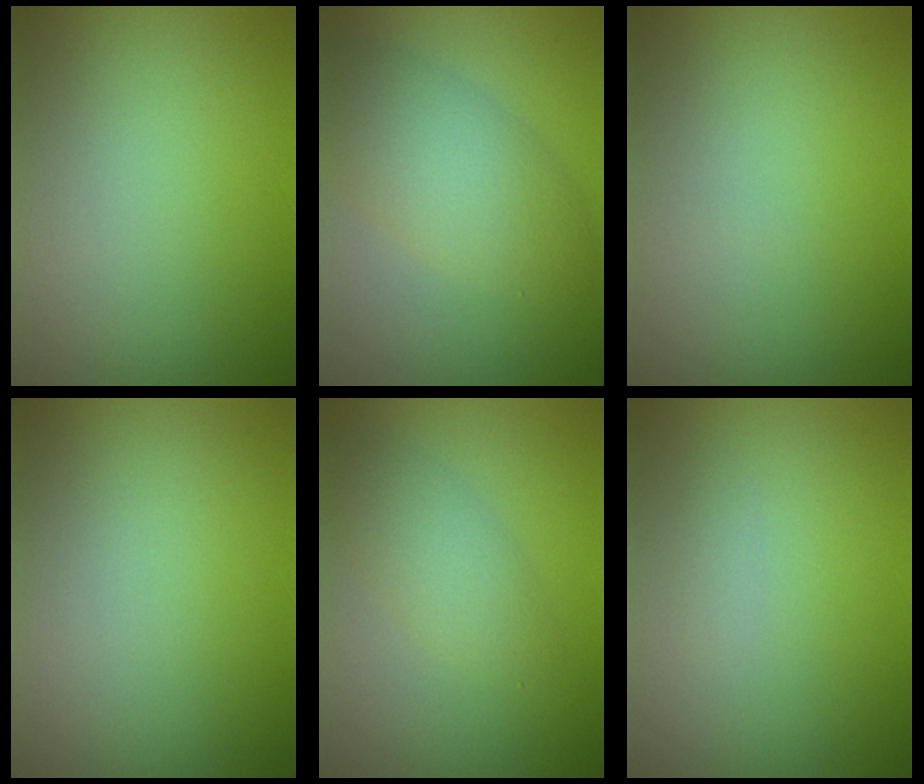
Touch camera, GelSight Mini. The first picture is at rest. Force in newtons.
{"total": 5.2, "press": 5.2, "slide": 0.5}
{"total": 0.0}
{"total": 0.0}
{"total": 2.7, "press": 2.7, "slide": 0.0}
{"total": 0.6, "press": 0.6, "slide": 0.0}